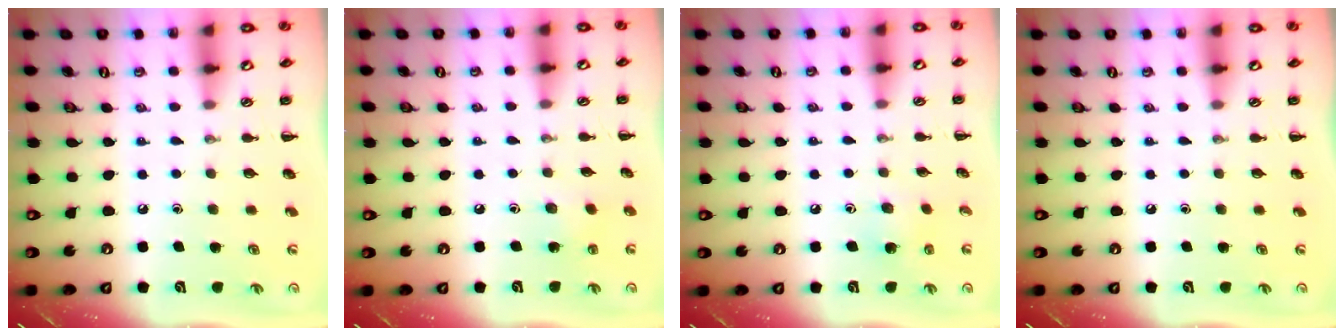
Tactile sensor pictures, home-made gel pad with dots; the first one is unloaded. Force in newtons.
{"total": 2.8, "press": 2.7, "slide": 0.9}
{"total": 5.6, "press": 5.4, "slide": 1.4}
{"total": 0.0}